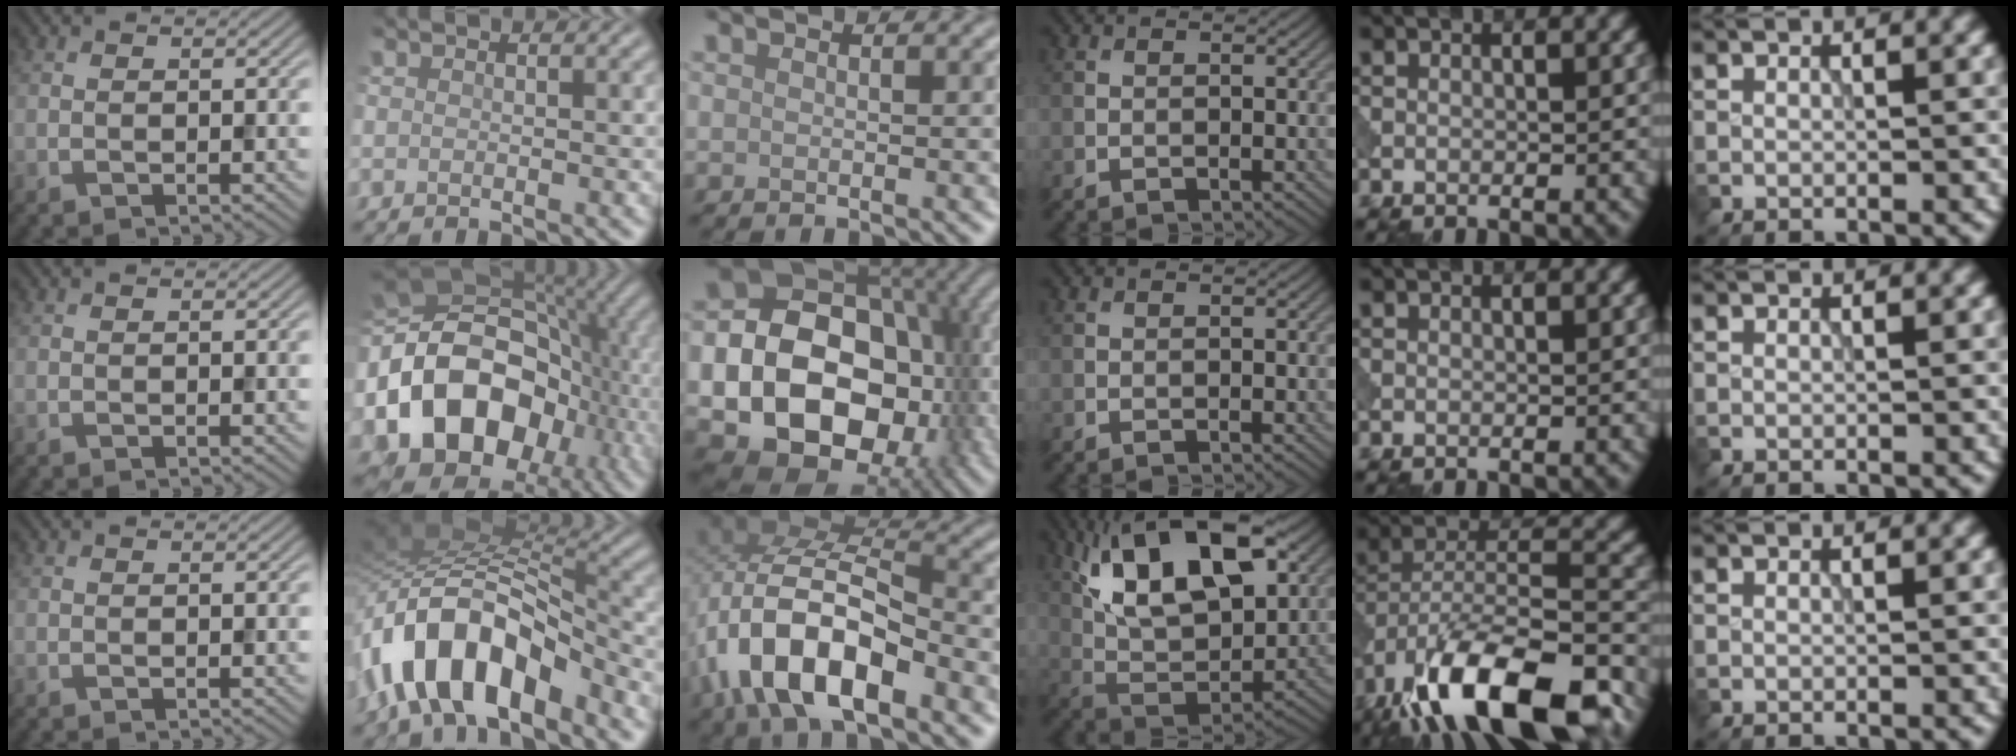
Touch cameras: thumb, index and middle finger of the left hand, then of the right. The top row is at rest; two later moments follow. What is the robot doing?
{"motion": "extract", "object": "peg toy"}